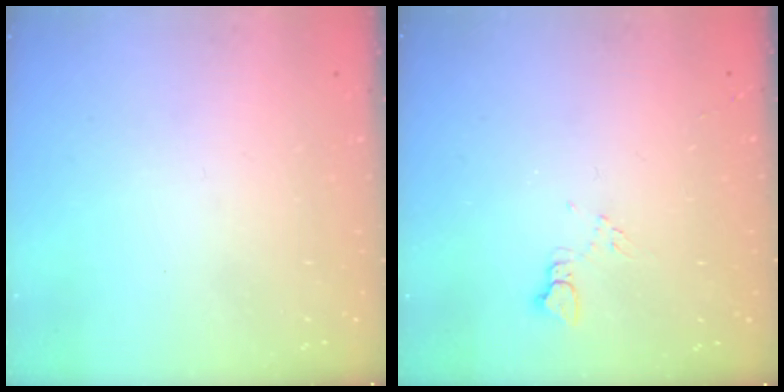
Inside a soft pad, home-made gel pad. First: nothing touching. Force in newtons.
{"total": 4.6, "press": 4.6, "slide": 0.6}